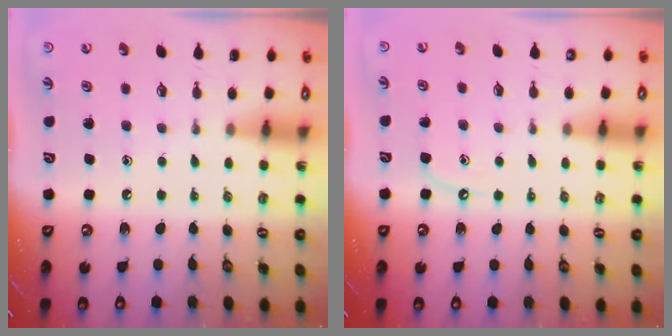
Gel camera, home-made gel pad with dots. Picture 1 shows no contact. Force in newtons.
{"total": 3.8, "press": 3.8, "slide": 0.2}